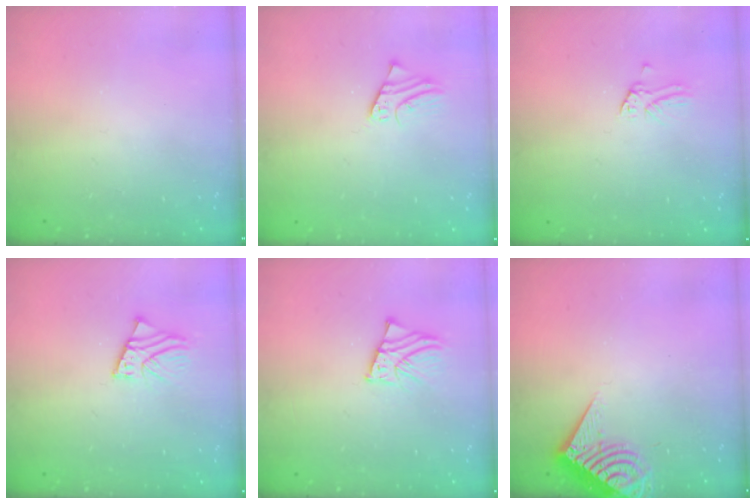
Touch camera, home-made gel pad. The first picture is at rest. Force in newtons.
{"total": 1.9, "press": 1.9, "slide": 0.1}
{"total": 0.0}
{"total": 2.8, "press": 2.7, "slide": 0.3}
{"total": 2.6, "press": 2.6, "slide": 0.2}
{"total": 8.6, "press": 8.5, "slide": 0.7}